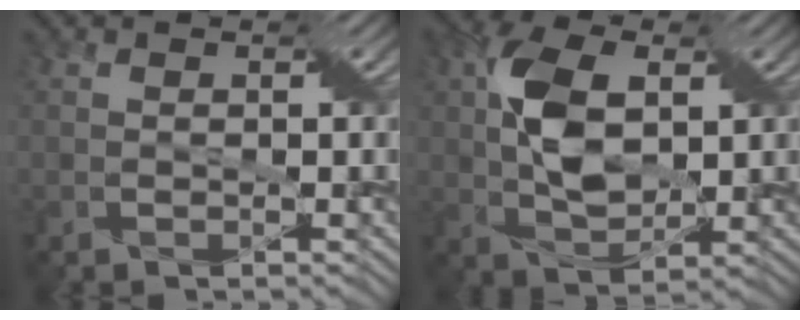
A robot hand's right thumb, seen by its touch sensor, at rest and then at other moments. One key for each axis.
{"total": 8.5, "fx": 1.6, "fy": 4.8, "fz": 6.8, "tx": -0.148, "ty": 0.009, "tz": 0.029}